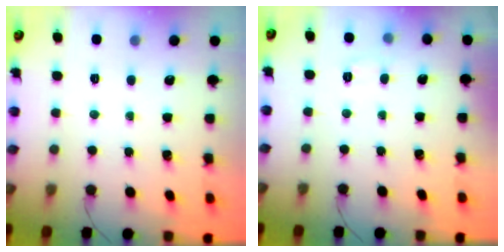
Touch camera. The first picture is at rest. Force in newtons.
{"total": 2.9, "press": 2.5, "slide": 1.4}